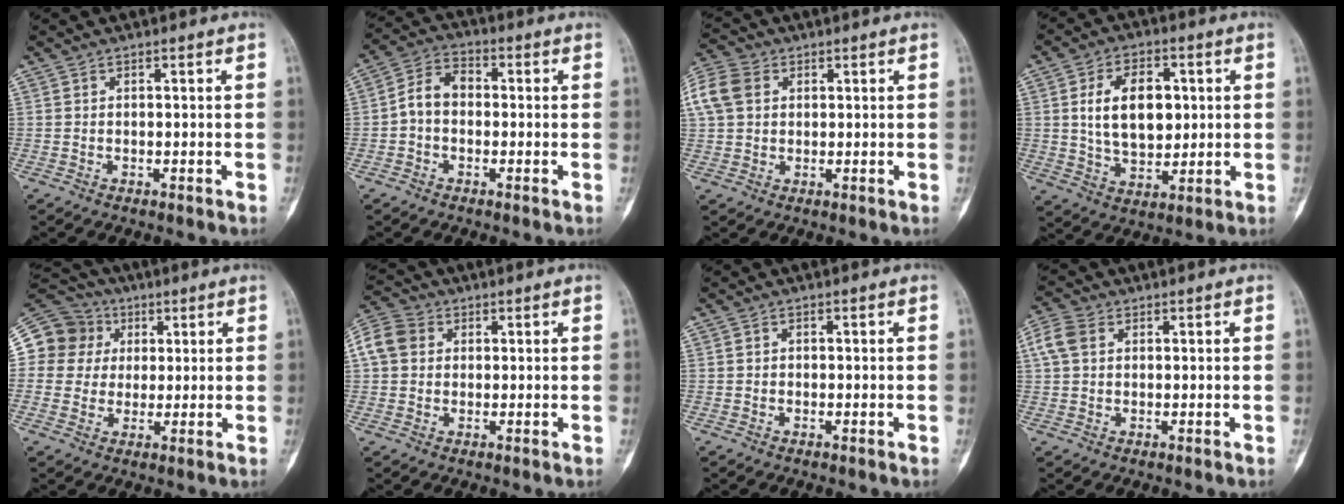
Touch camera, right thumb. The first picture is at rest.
{"total": 6.4, "force": [-0.8, 4.7, 4.3], "torque": [-0.062, 0.025, -0.028]}
{"total": 12.0, "force": [3.4, 9.3, 6.7], "torque": [-0.165, 0.024, 0.062]}
{"total": 12.9, "force": [2.2, 8.1, 9.8], "torque": [-0.134, -0.004, 0.042]}
{"total": 12.6, "force": [2.6, 12.0, 2.8], "torque": [-0.035, 0.031, 0.045]}
{"total": 7.7, "force": [1.6, 6.4, 4.0], "torque": [-0.073, 0.017, 0.023]}
{"total": 0.6, "force": [-0.1, 0.6, 0.2], "torque": [0.006, 0.004, -0.006]}
{"total": 5.0, "force": [1.4, 3.6, 3.1], "torque": [-0.075, 0.015, 0.025]}